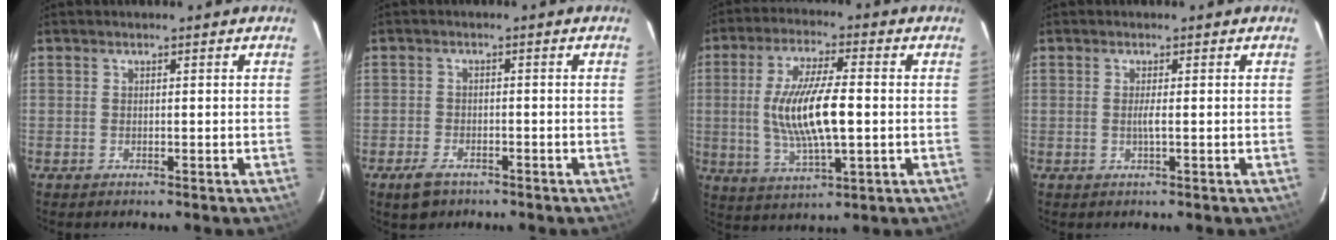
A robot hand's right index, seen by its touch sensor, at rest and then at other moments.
{"total": 4.4, "force": [-3.1, 2.5, 2.0], "torque": [-0.053, -0.004, -0.050]}
{"total": 13.6, "force": [-0.3, 3.8, 13.0], "torque": [-0.253, -0.004, 0.000]}
{"total": 1.3, "force": [-0.1, -0.3, 1.3], "torque": [-0.027, -0.003, -0.003]}